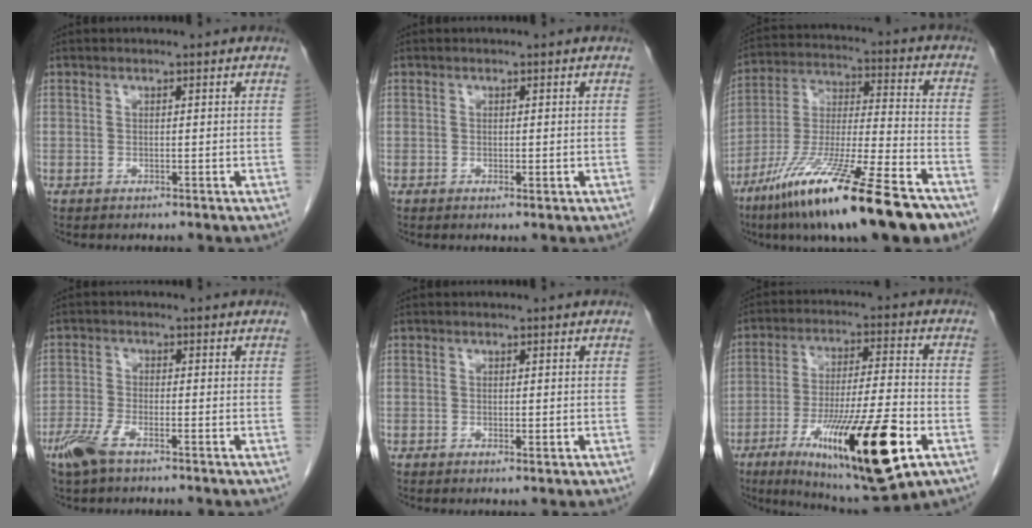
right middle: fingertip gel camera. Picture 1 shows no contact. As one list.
[{"total": 0.9, "force": [-0.2, 0.3, 0.8], "torque": [-0.010, -0.001, -0.002]}, {"total": 23.8, "force": [-15.9, 2.4, 17.6], "torque": [-0.277, -0.045, -0.277]}, {"total": 4.6, "force": [-3.1, 1.1, 3.2], "torque": [-0.079, -0.007, -0.062]}, {"total": 1.1, "force": [-0.3, 0.5, 0.9], "torque": [-0.011, -0.001, -0.002]}, {"total": 21.0, "force": [-8.8, 2.7, 18.9], "torque": [-0.305, -0.031, -0.134]}]